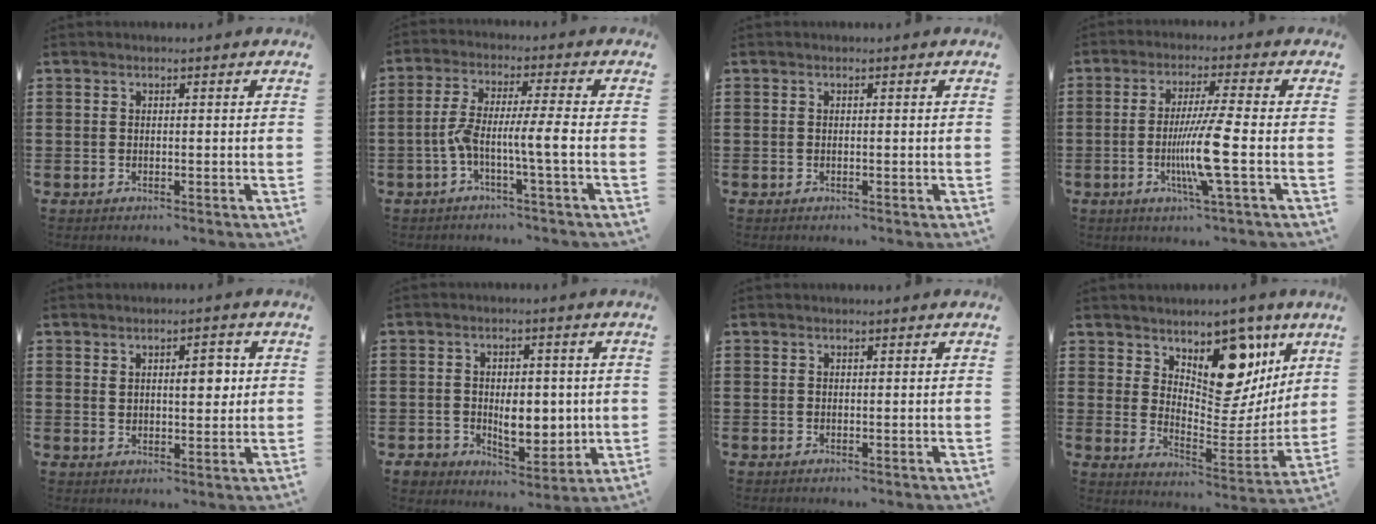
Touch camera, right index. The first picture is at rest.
{"total": 7.1, "force": [-2.2, 0.0, 6.8], "torque": [-0.139, -0.008, -0.049]}
{"total": 0.0}
{"total": 8.8, "force": [-2.2, -0.6, 8.5], "torque": [-0.172, -0.027, -0.047]}
{"total": 4.4, "force": [1.2, 2.0, 3.7], "torque": [-0.051, 0.000, 0.014]}
{"total": 6.2, "force": [-0.3, 4.8, 3.9], "torque": [-0.069, 0.003, -0.006]}
{"total": 0.0}
{"total": 11.5, "force": [7.7, 6.0, 6.0], "torque": [-0.096, -0.065, 0.136]}